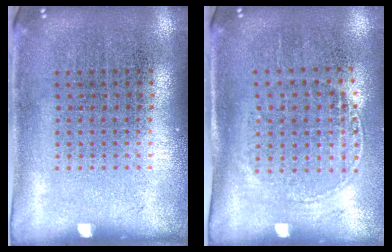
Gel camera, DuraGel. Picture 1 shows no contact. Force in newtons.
{"total": 1.5, "press": 1.2, "slide": 0.8}